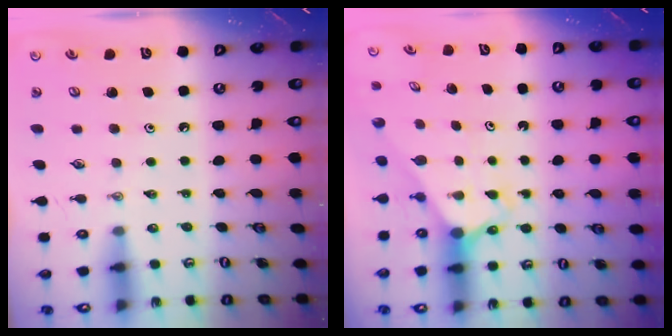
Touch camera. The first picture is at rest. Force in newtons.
{"total": 2.3, "press": 2.3, "slide": 0.2}